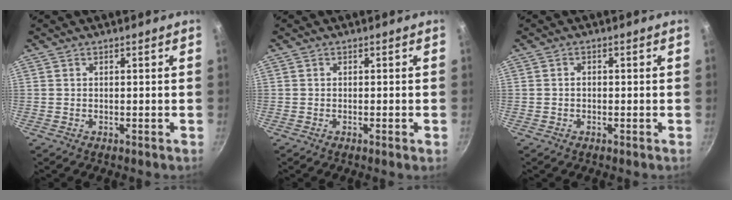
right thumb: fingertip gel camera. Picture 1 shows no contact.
{"total": 1.1, "force": [-0.5, -0.1, 0.9], "torque": [-0.020, 0.000, -0.010]}
{"total": 1.0, "force": [-0.3, 0.8, 0.5], "torque": [-0.010, 0.005, -0.005]}